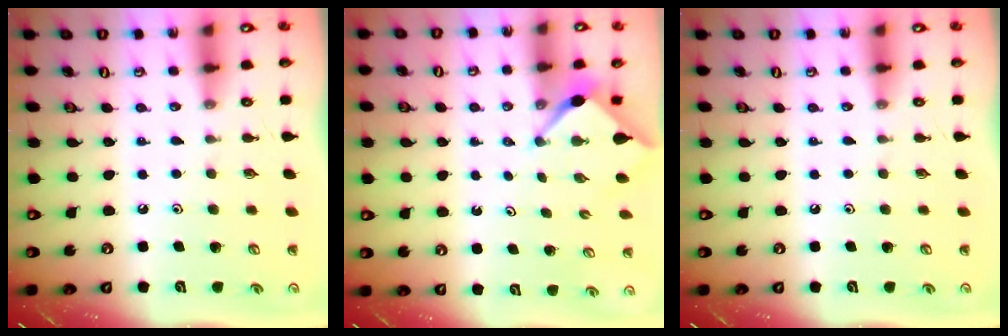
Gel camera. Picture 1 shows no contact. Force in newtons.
{"total": 2.6, "press": 2.6, "slide": 0.3}
{"total": 0.0}